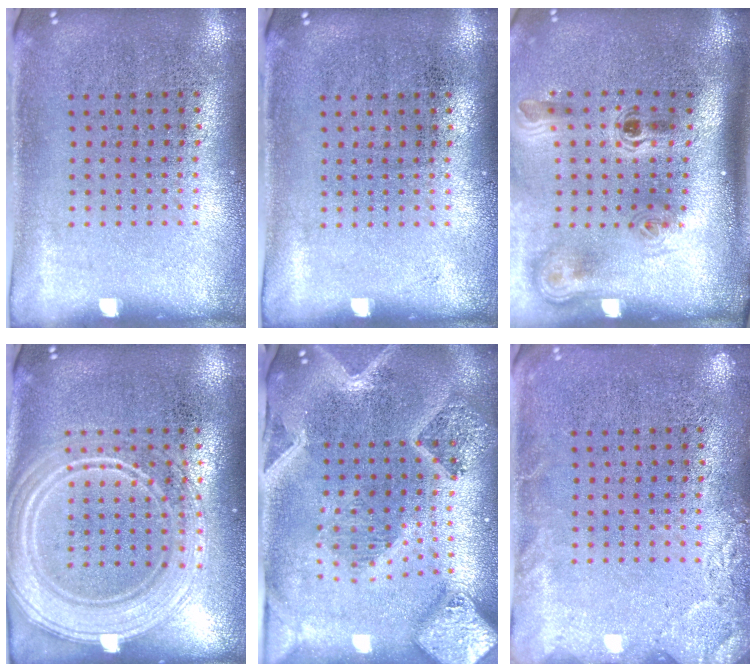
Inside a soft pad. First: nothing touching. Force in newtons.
{"total": 0.0}
{"total": 2.3, "press": 1.5, "slide": 1.8}
{"total": 2.9, "press": 2.8, "slide": 0.4}
{"total": 3.6, "press": 3.0, "slide": 2.1}
{"total": 2.2, "press": 2.2, "slide": 0.3}